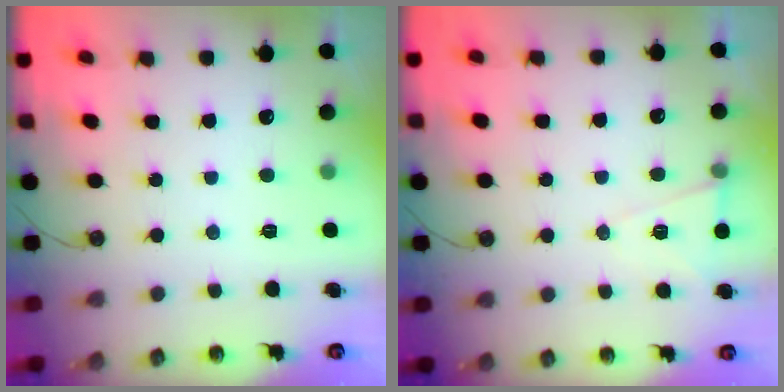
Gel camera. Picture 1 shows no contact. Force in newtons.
{"total": 6.9, "press": 5.3, "slide": 4.5}